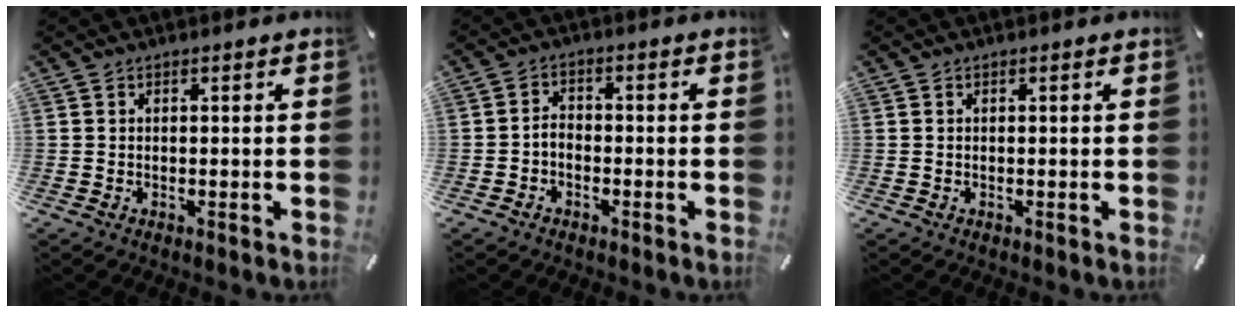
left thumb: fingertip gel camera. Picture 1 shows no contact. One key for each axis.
{"total": 2.8, "fx": -1.5, "fy": 2.0, "fz": 1.2, "tx": -0.023, "ty": 0.012, "tz": -0.030}
{"total": 0.0}